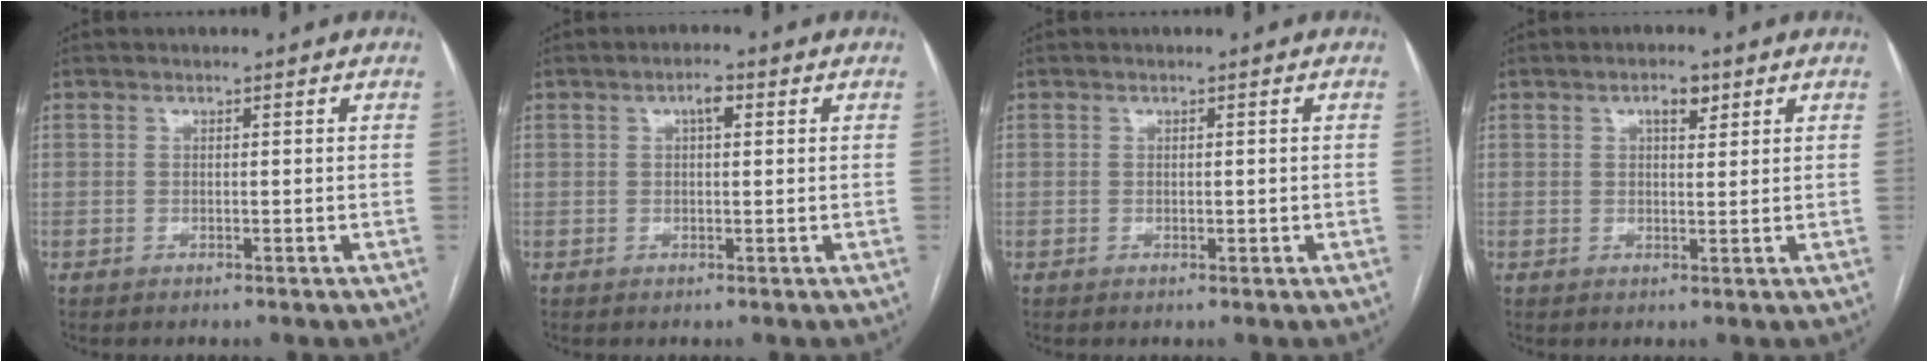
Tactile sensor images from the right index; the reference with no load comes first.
{"total": 2.2, "force": [0.8, 0.8, 1.9], "torque": [-0.034, 0.008, 0.013]}
{"total": 0.9, "force": [-0.1, 0.5, 0.8], "torque": [-0.012, 0.000, 0.002]}
{"total": 2.9, "force": [1.6, 1.2, 2.1], "torque": [-0.035, 0.004, 0.026]}